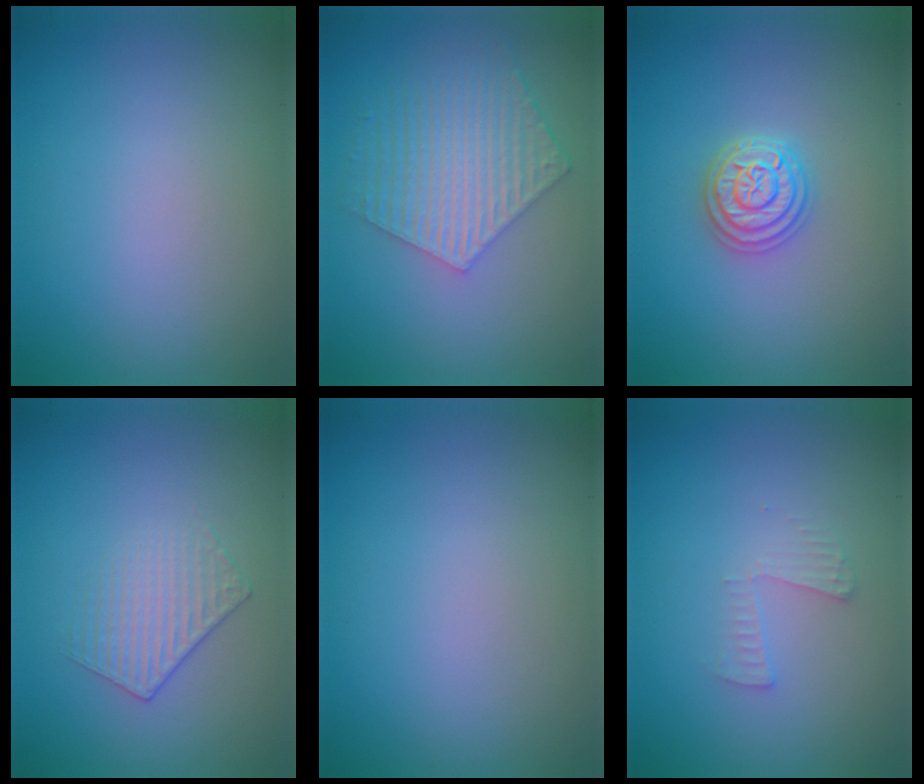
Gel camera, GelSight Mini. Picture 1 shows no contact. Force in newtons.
{"total": 5.9, "press": 4.4, "slide": 4.0}
{"total": 3.7, "press": 3.6, "slide": 0.5}
{"total": 1.7, "press": 1.2, "slide": 1.3}
{"total": 0.0}
{"total": 1.4, "press": 1.4, "slide": 0.1}